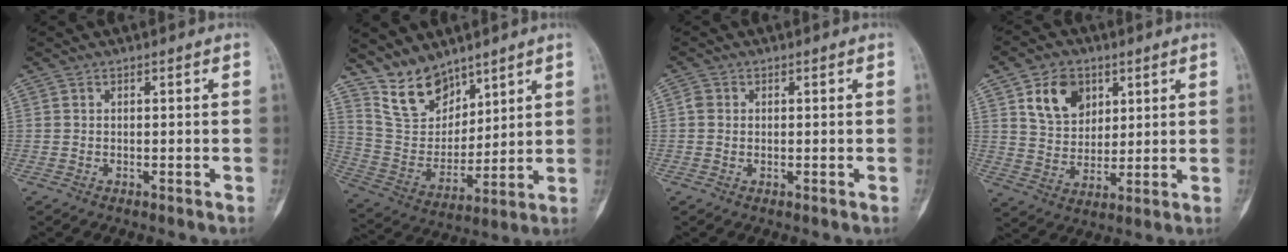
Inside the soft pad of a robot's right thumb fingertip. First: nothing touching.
{"total": 11.8, "force": [9.3, 6.3, 3.7], "torque": [-0.041, -0.062, 0.196]}
{"total": 1.6, "force": [0.4, 1.3, 0.8], "torque": [-0.011, 0.000, 0.005]}
{"total": 10.6, "force": [4.8, 7.7, 5.5], "torque": [-0.062, -0.022, 0.091]}